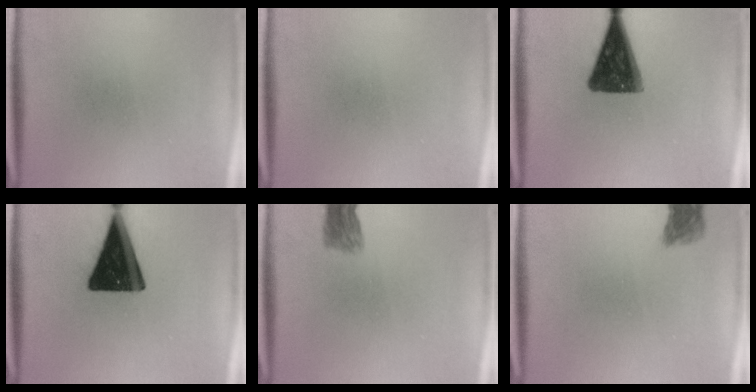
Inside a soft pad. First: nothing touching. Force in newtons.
{"total": 0.0}
{"total": 13.0}
{"total": 17.8}
{"total": 2.9}
{"total": 2.4}